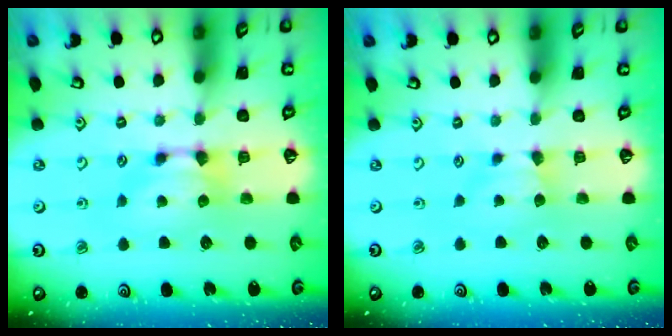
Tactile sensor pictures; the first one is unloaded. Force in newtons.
{"total": 1.2, "press": 1.1, "slide": 0.4}